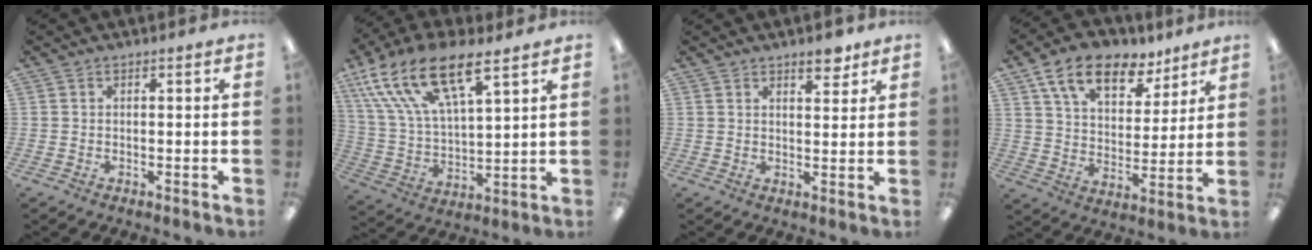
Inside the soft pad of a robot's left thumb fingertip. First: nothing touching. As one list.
[{"total": 19.0, "force": [12.1, 7.5, 12.6], "torque": [-0.254, -0.056, 0.213]}, {"total": 5.0, "force": [3.7, 2.1, 2.7], "torque": [-0.020, -0.021, 0.059]}, {"total": 14.6, "force": [9.4, 7.9, 7.8], "torque": [-0.133, -0.036, 0.170]}]